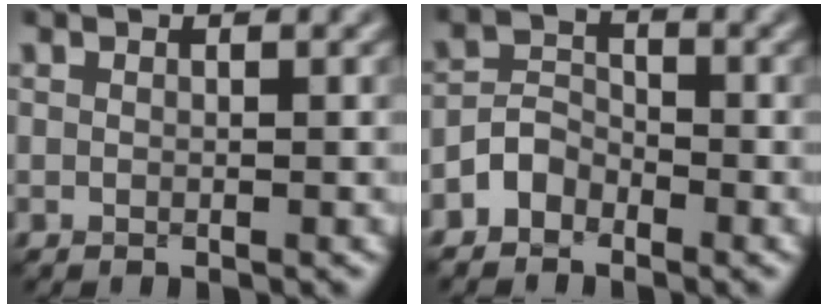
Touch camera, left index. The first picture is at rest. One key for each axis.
{"total": 2.4, "fx": -1.8, "fy": 1.5, "fz": 0.5, "tx": -0.006, "ty": 0.014, "tz": -0.041}